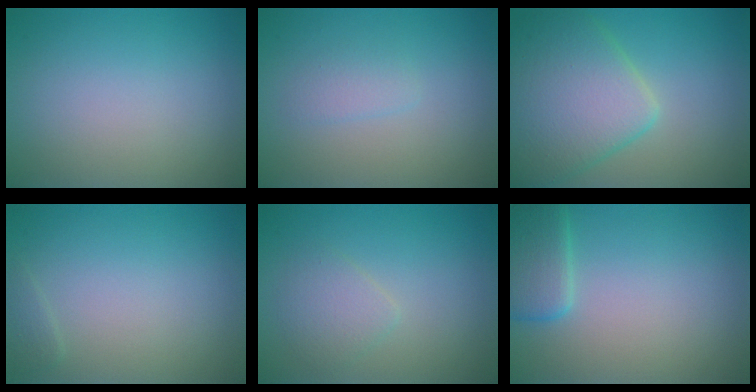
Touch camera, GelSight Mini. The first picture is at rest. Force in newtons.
{"total": 1.2, "press": 1.2, "slide": 0.0}
{"total": 7.5, "press": 7.5, "slide": 0.1}
{"total": 0.7, "press": 0.7, "slide": 0.1}
{"total": 1.9, "press": 1.9, "slide": 0.1}
{"total": 3.1, "press": 3.1, "slide": 0.2}